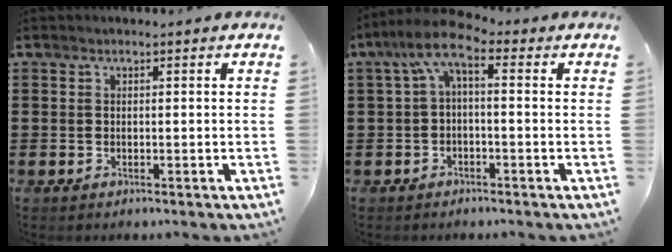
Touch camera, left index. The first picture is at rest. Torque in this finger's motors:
{"motor_torque": [1.56, -0.58, 0.67, 0.18]}